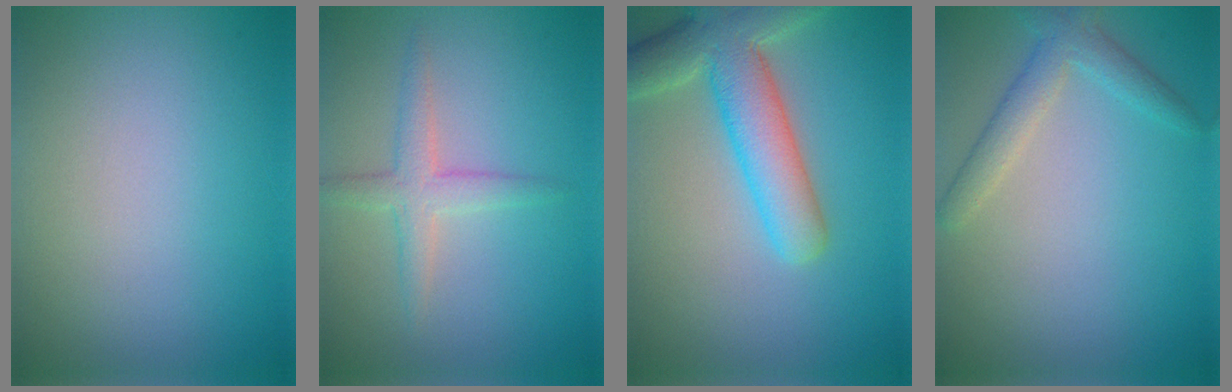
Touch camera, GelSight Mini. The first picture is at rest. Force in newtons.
{"total": 2.4, "press": 2.4, "slide": 0.2}
{"total": 7.2, "press": 7.1, "slide": 0.7}
{"total": 2.6, "press": 2.6, "slide": 0.1}